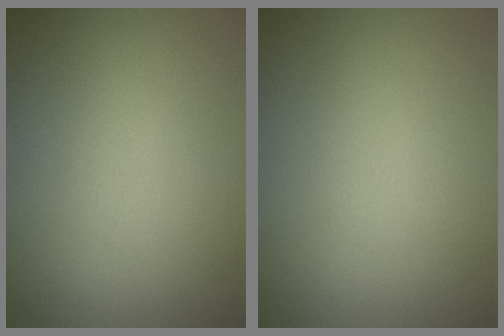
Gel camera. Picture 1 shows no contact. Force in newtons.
{"total": 0.0}